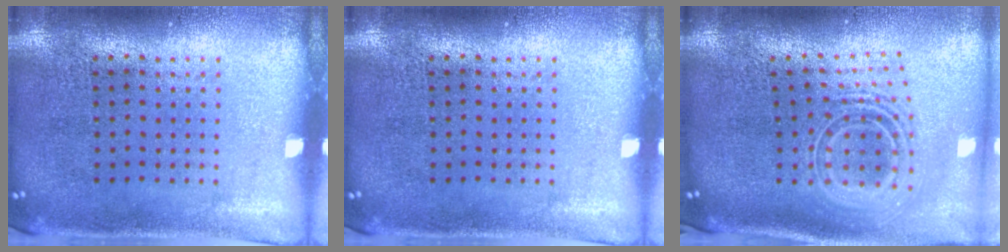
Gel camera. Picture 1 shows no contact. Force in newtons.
{"total": 0.0}
{"total": 2.6, "press": 1.8, "slide": 1.9}